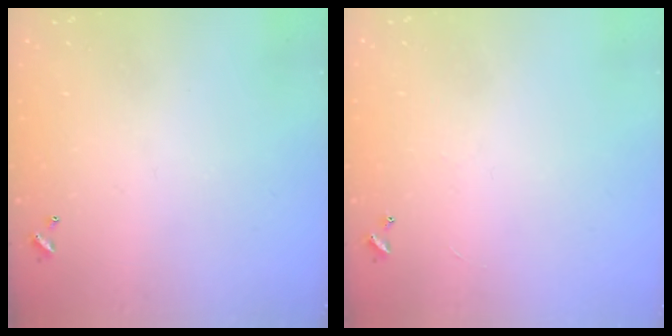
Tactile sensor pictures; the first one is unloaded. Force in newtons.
{"total": 1.2, "press": 1.1, "slide": 0.4}